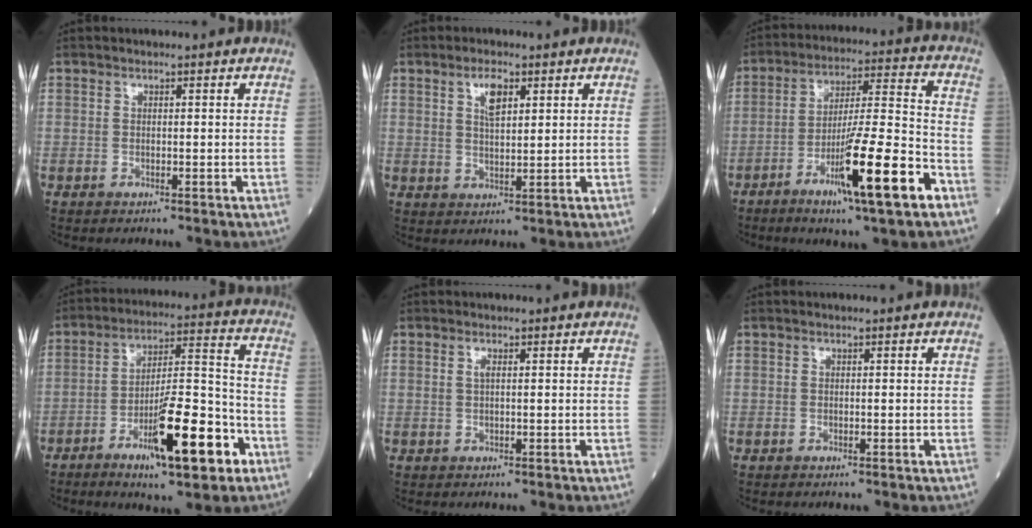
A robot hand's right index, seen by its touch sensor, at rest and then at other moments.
{"total": 4.1, "force": [2.1, 1.3, 3.3], "torque": [-0.064, 0.002, 0.041]}
{"total": 16.0, "force": [-7.8, 0.3, 14.0], "torque": [-0.238, -0.018, -0.125]}
{"total": 15.6, "force": [-7.5, 2.7, 13.4], "torque": [-0.221, 0.002, -0.113]}
{"total": 0.8, "force": [0.4, 0.1, 0.7], "torque": [-0.022, 0.000, 0.010]}
{"total": 0.0}